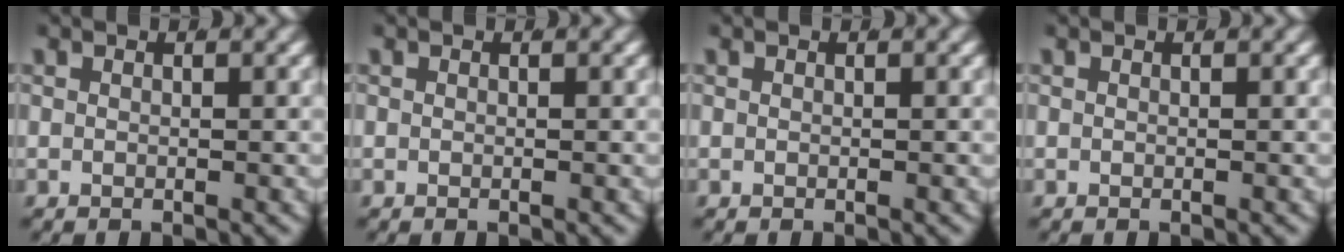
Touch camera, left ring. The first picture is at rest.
{"total": 0.0}
{"total": 0.0}
{"total": 0.0}